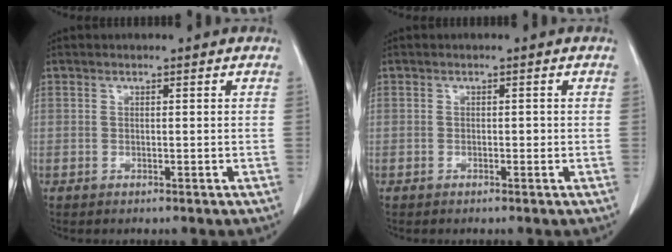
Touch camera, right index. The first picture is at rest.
{"total": 0.5, "force": [0.0, 0.4, 0.3], "torque": [-0.001, 0.004, 0.000]}